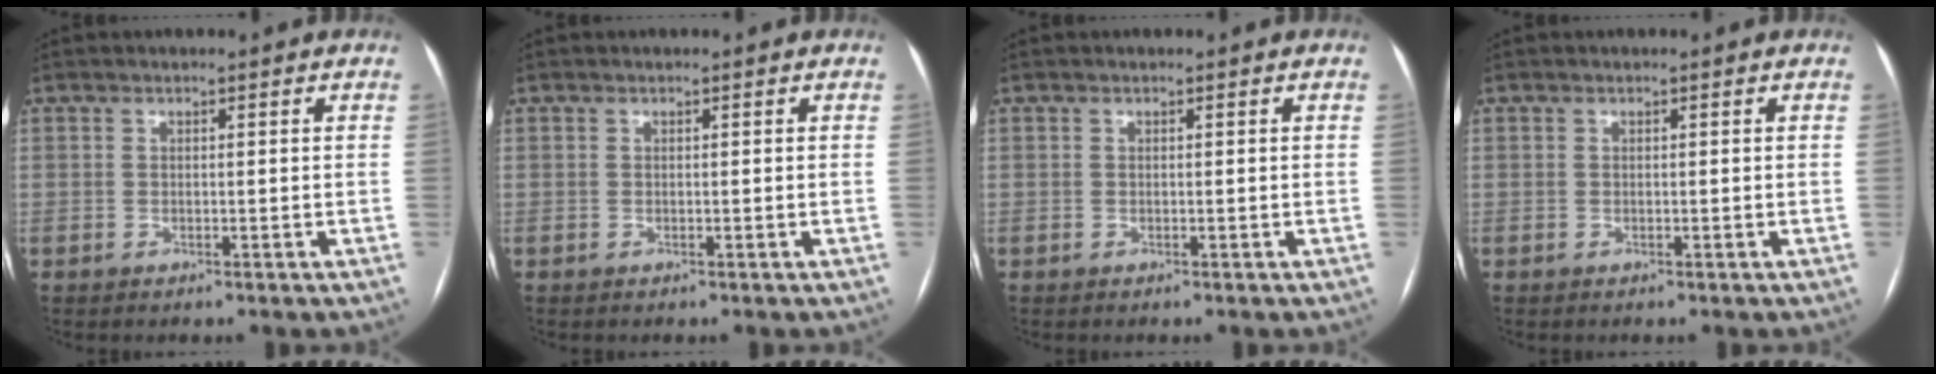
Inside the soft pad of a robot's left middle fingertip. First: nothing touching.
{"total": 0.0}
{"total": 0.0}
{"total": 0.0}